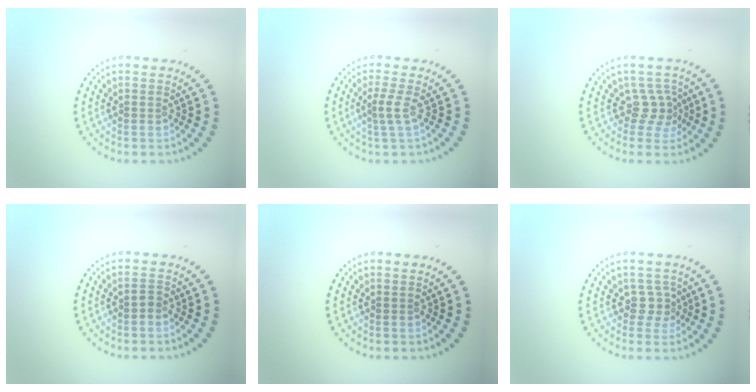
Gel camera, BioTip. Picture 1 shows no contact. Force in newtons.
{"total": 1.5, "press": 1.0, "slide": 1.1}
{"total": 2.2, "press": 1.4, "slide": 1.7}
{"total": 0.8, "press": 0.7, "slide": 0.4}
{"total": 0.0}
{"total": 1.8, "press": 1.4, "slide": 1.2}